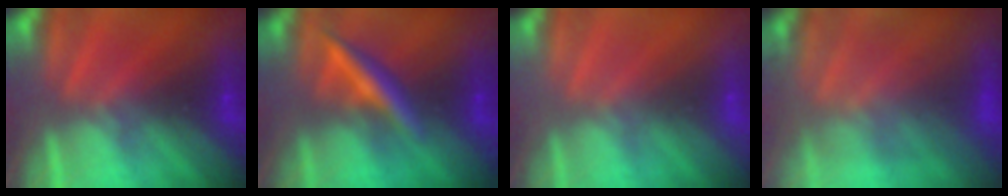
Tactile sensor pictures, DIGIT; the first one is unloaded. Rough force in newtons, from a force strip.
{"total": 2.8}
{"total": 4.4}
{"total": 10.8}